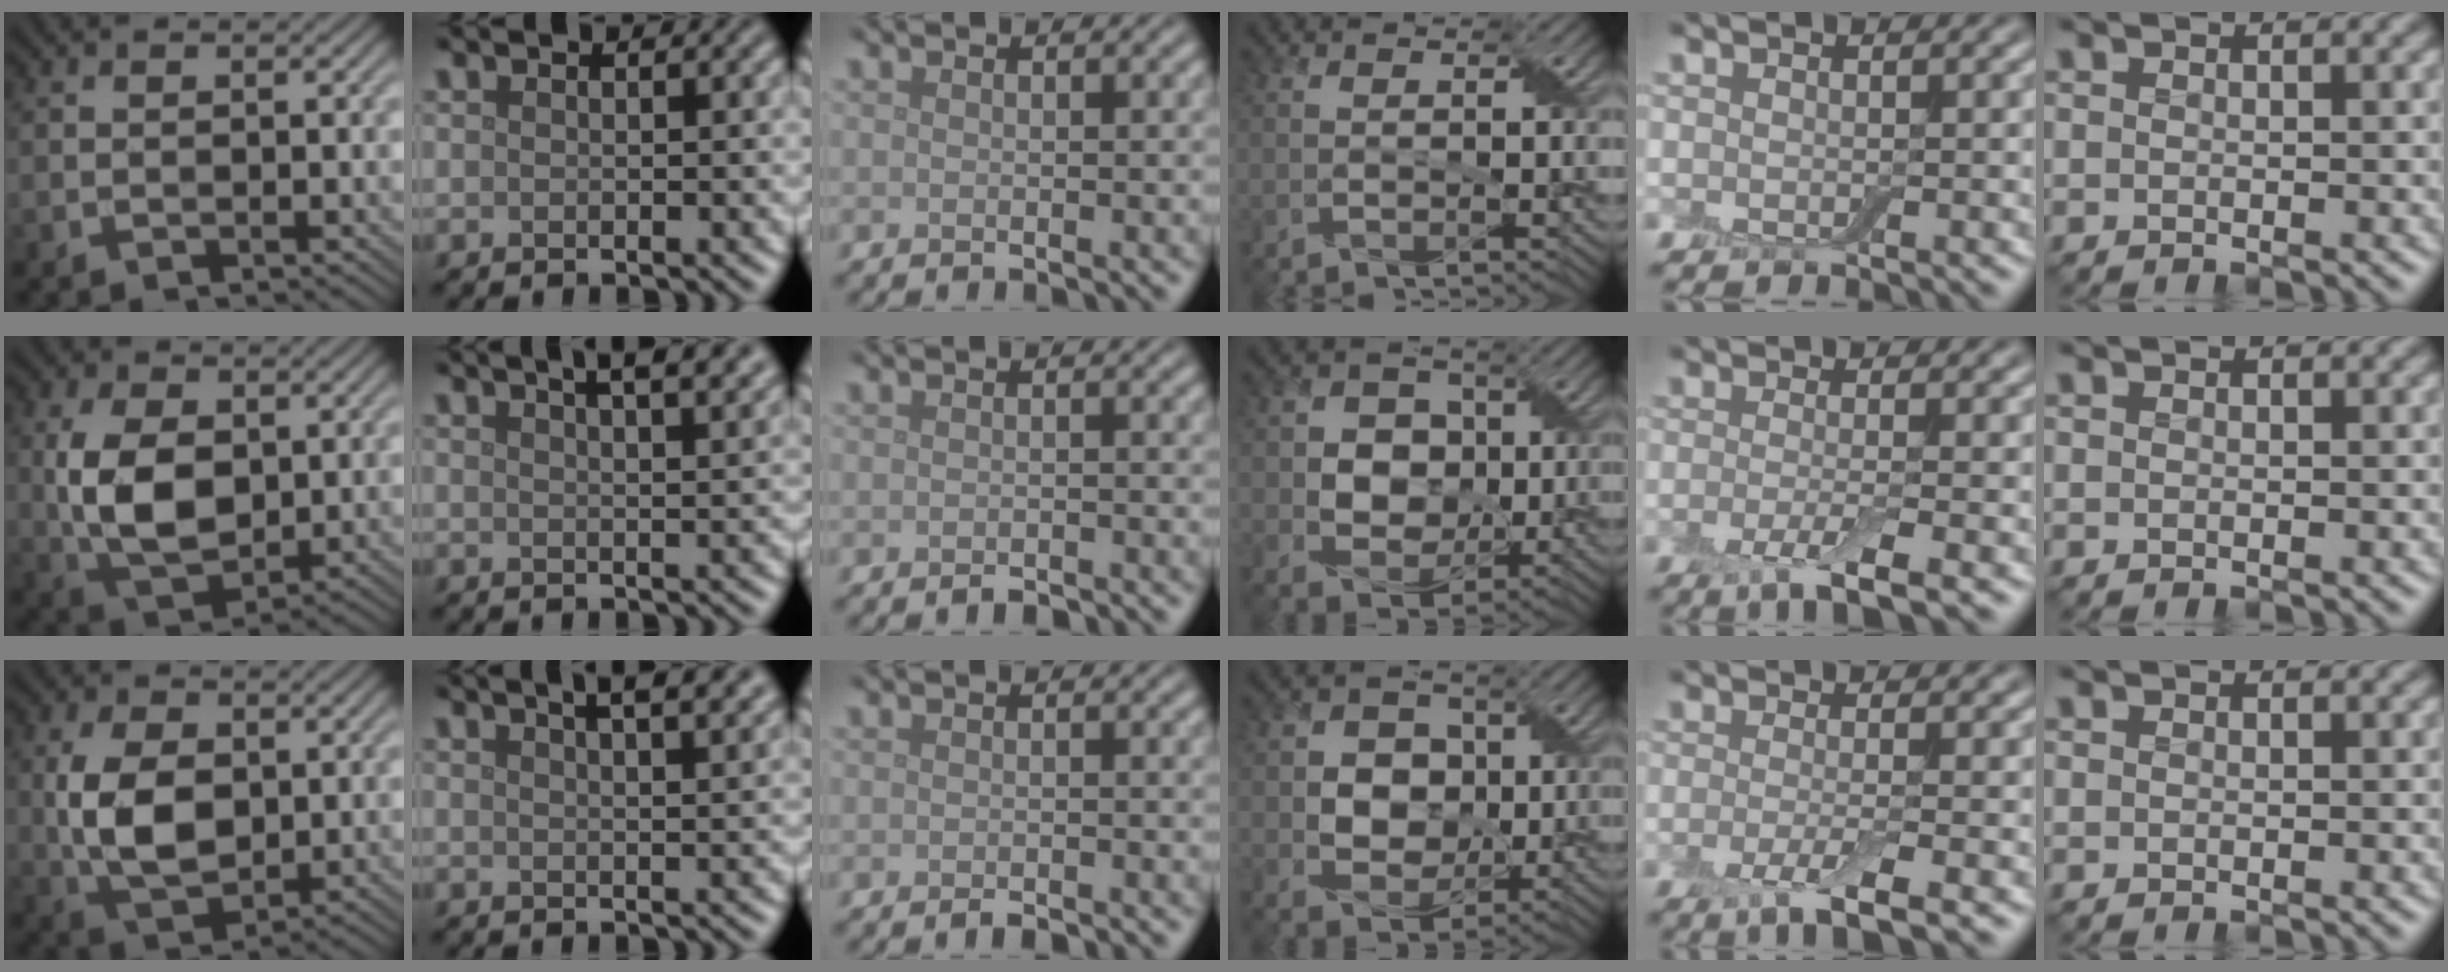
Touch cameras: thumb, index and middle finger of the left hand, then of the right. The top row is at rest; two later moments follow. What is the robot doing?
{"motion": "peel", "object": "small bumper sticker"}